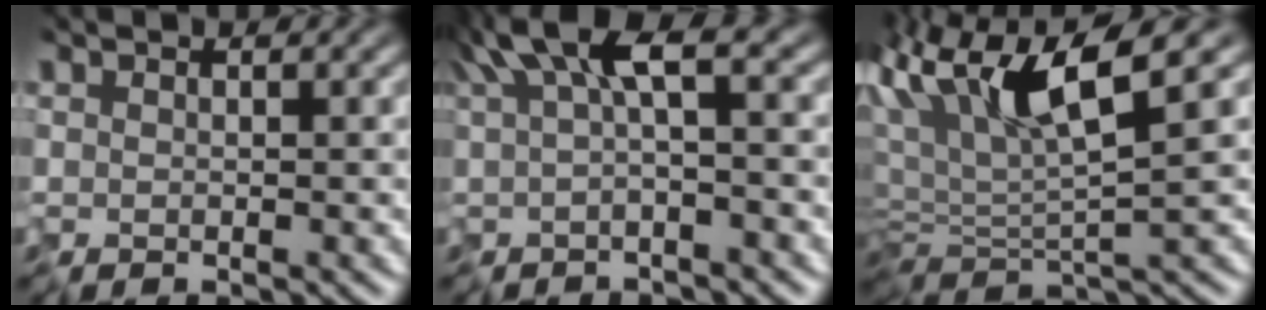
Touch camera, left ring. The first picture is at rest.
{"total": 4.8, "force": [1.3, 1.5, 4.4], "torque": [-0.086, 0.008, 0.024]}
{"total": 9.0, "force": [3.0, 2.2, 8.1], "torque": [-0.155, 0.015, 0.055]}